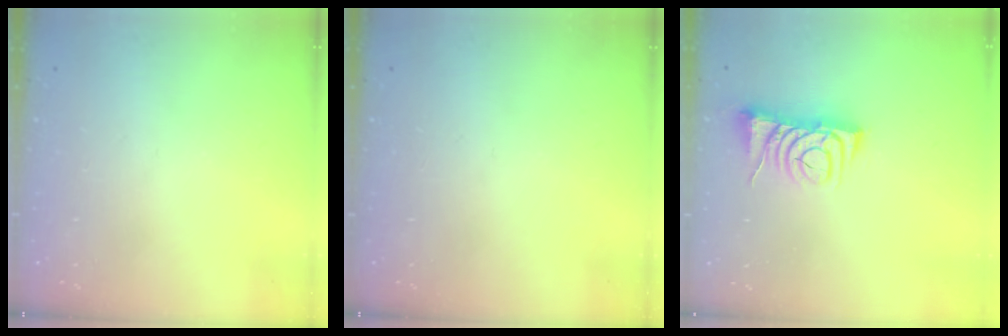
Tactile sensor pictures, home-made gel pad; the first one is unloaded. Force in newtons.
{"total": 0.0}
{"total": 7.3, "press": 7.2, "slide": 0.9}